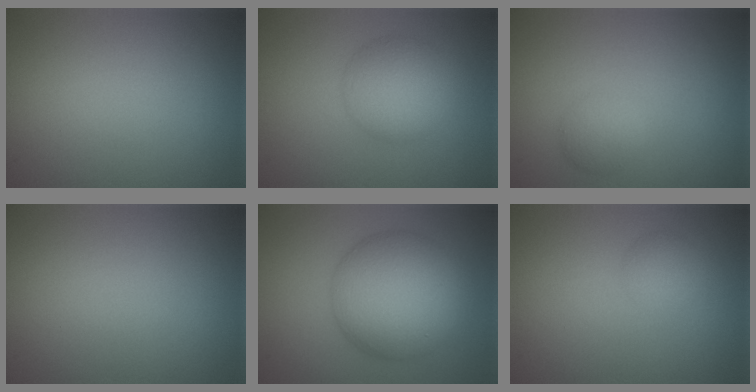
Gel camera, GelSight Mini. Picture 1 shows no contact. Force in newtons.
{"total": 5.0, "press": 5.0, "slide": 0.3}
{"total": 1.7, "press": 1.7, "slide": 0.1}
{"total": 0.0}
{"total": 10.5, "press": 10.5, "slide": 0.2}
{"total": 1.7, "press": 1.7, "slide": 0.1}